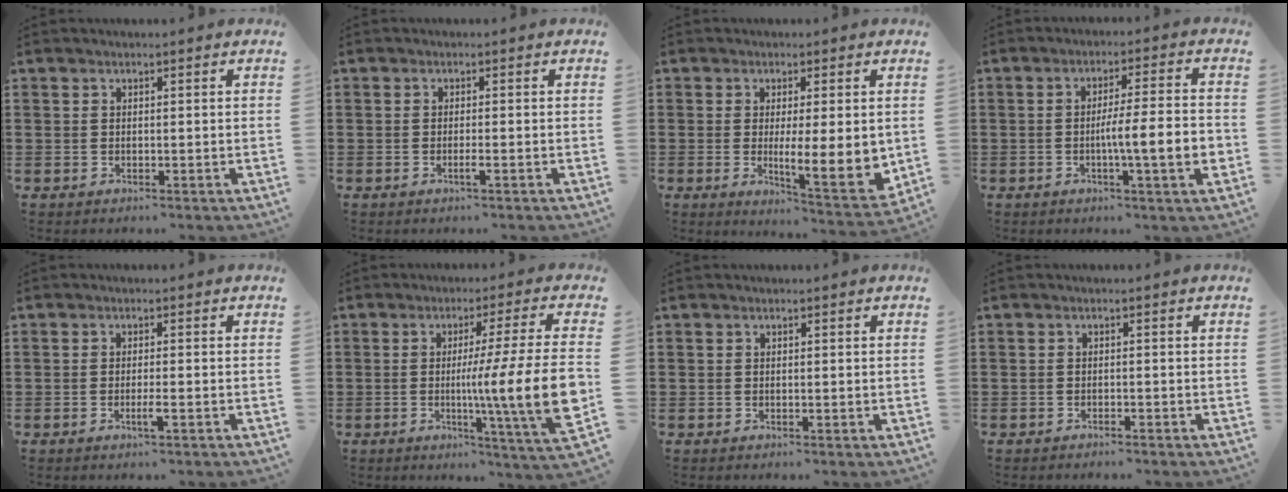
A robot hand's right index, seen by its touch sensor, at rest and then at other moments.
{"total": 1.4, "force": [-0.7, 0.0, 1.2], "torque": [-0.028, -0.007, -0.015]}
{"total": 8.2, "force": [0.0, 2.1, 8.0], "torque": [-0.108, -0.023, 0.004]}
{"total": 8.1, "force": [-1.7, 0.6, 7.9], "torque": [-0.132, -0.005, -0.030]}
{"total": 2.0, "force": [-0.9, 0.0, 1.8], "torque": [-0.029, -0.002, -0.018]}
{"total": 14.0, "force": [-1.2, -0.2, 13.9], "torque": [-0.230, -0.024, -0.031]}
{"total": 0.0}
{"total": 0.9, "force": [-0.8, 0.0, 0.2], "torque": [-0.006, -0.001, -0.017]}